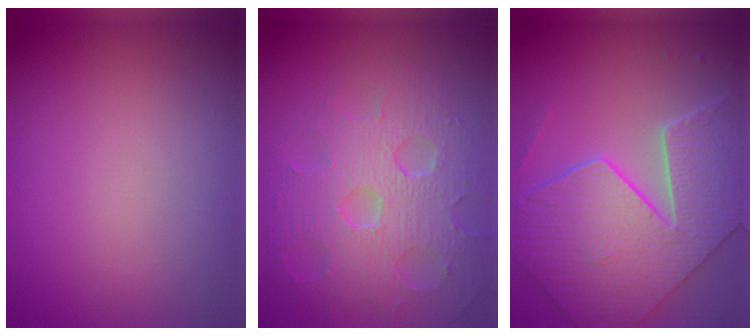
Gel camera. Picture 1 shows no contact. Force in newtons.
{"total": 8.5, "press": 5.9, "slide": 6.1}
{"total": 8.6, "press": 7.0, "slide": 5.1}